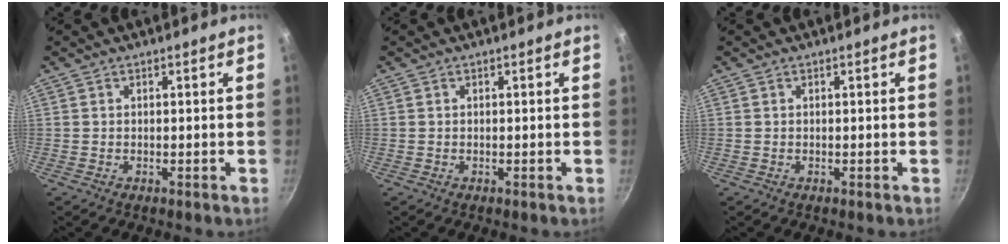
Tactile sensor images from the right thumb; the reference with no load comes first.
{"total": 0.0}
{"total": 0.0}